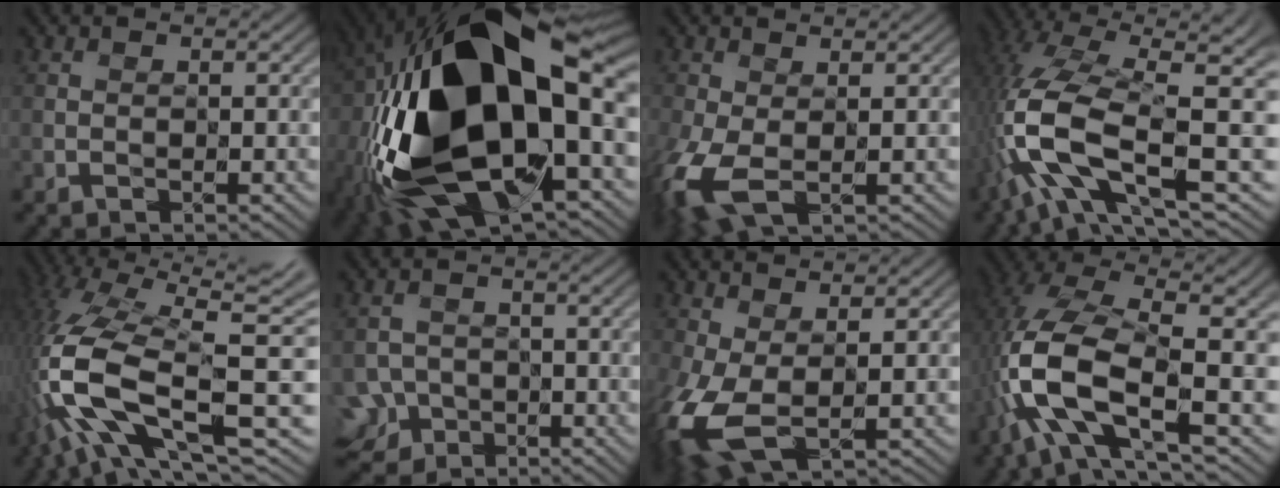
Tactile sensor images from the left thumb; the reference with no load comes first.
{"total": 21.7, "force": [-1.6, 11.0, 18.7], "torque": [-0.402, -0.034, -0.017]}
{"total": 5.6, "force": [-1.4, 2.9, 4.6], "torque": [-0.136, -0.020, -0.025]}
{"total": 14.0, "force": [-2.5, 4.7, 12.9], "torque": [-0.289, -0.007, -0.038]}
{"total": 15.3, "force": [-1.9, 5.2, 14.3], "torque": [-0.321, 0.000, -0.028]}
{"total": 5.3, "force": [-3.3, 4.0, 1.0], "torque": [-0.015, -0.011, -0.060]}
{"total": 6.5, "force": [0.0, 3.0, 5.7], "torque": [-0.160, -0.013, -0.001]}
{"total": 12.2, "force": [-1.4, 4.1, 11.4], "torque": [-0.259, -0.003, -0.032]}